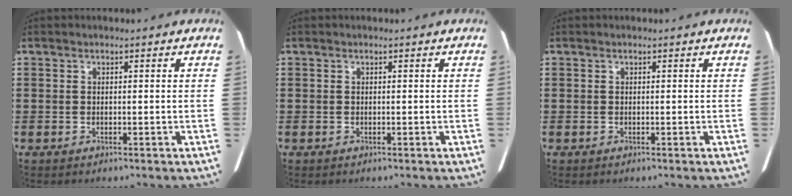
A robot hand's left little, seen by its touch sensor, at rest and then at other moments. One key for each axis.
{"total": 0.0}
{"total": 0.0}